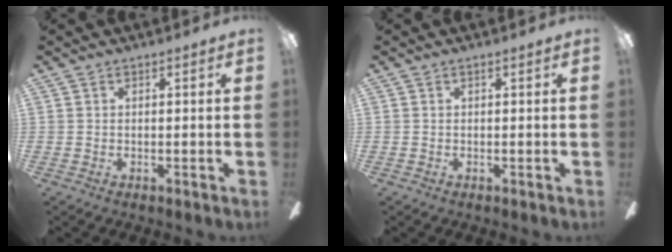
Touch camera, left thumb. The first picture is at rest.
{"total": 0.0}